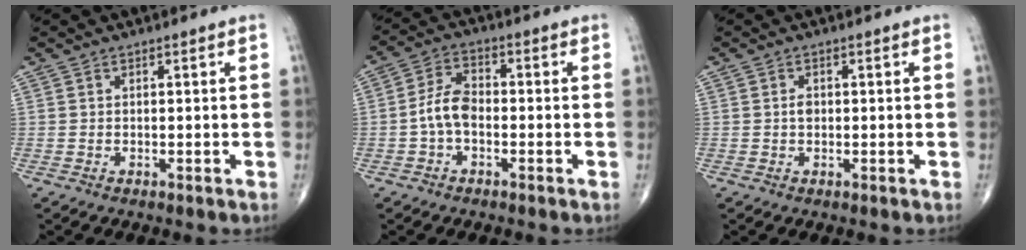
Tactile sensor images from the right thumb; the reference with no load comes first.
{"total": 6.0, "force": [-1.4, 3.6, 4.6], "torque": [-0.085, 0.023, -0.035]}
{"total": 1.3, "force": [0.0, 0.9, 0.9], "torque": [-0.013, 0.002, -0.001]}